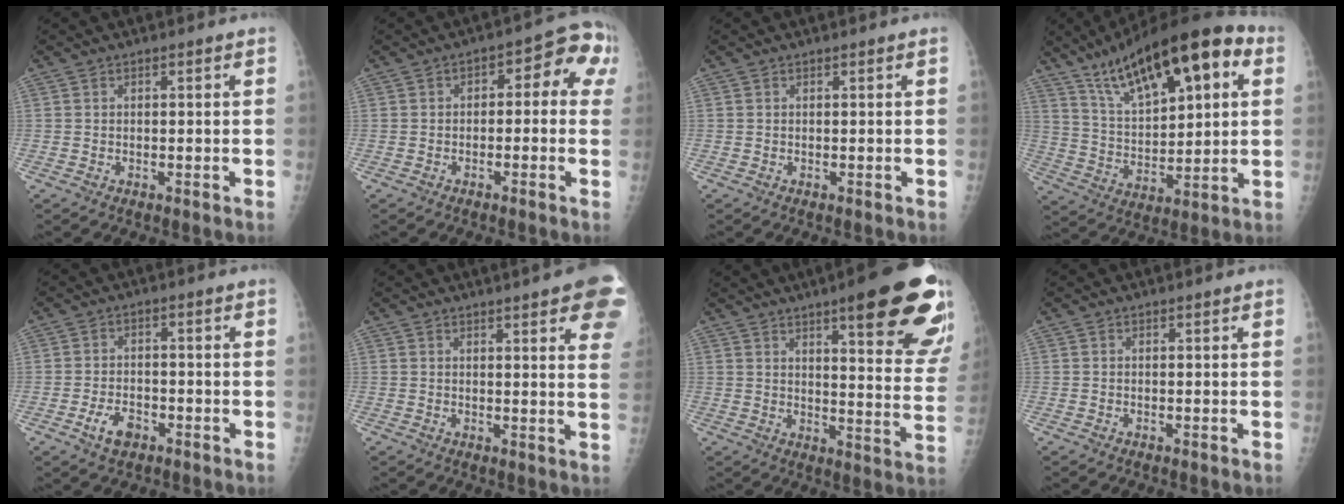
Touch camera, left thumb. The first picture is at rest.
{"total": 8.4, "force": [0.3, 4.7, 6.9], "torque": [-0.049, 0.045, -0.008]}
{"total": 0.0}
{"total": 23.1, "force": [11.0, 8.8, 18.3], "torque": [-0.261, -0.009, 0.187]}
{"total": 4.8, "force": [-2.6, 2.8, 3.0], "torque": [-0.048, 0.017, -0.044]}
{"total": 14.1, "force": [7.8, 2.9, 11.4], "torque": [-0.124, -0.019, 0.080]}
{"total": 23.6, "force": [13.6, 4.9, 18.6], "torque": [-0.202, -0.050, 0.174]}
{"total": 0.0}